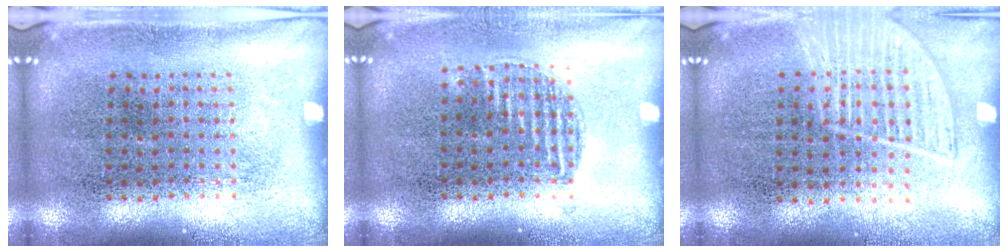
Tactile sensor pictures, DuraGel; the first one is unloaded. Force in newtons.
{"total": 0.9, "press": 0.8, "slide": 0.3}
{"total": 1.4, "press": 1.3, "slide": 0.6}